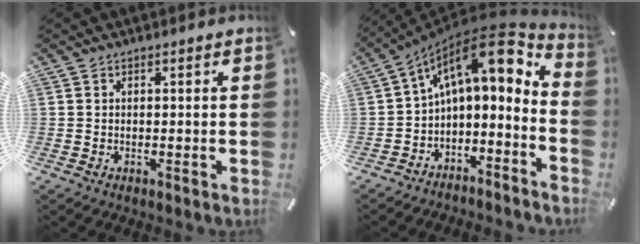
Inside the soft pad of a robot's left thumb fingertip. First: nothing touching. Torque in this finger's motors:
{"motor_torque": [1.40, 3.61, 0.56, 0.19, 0.38]}